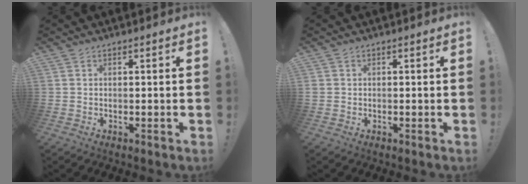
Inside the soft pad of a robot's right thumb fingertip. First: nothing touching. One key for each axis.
{"total": 0.9, "fx": 0.0, "fy": 0.9, "fz": -0.1, "tx": 0.002, "ty": 0.005, "tz": 0.001}